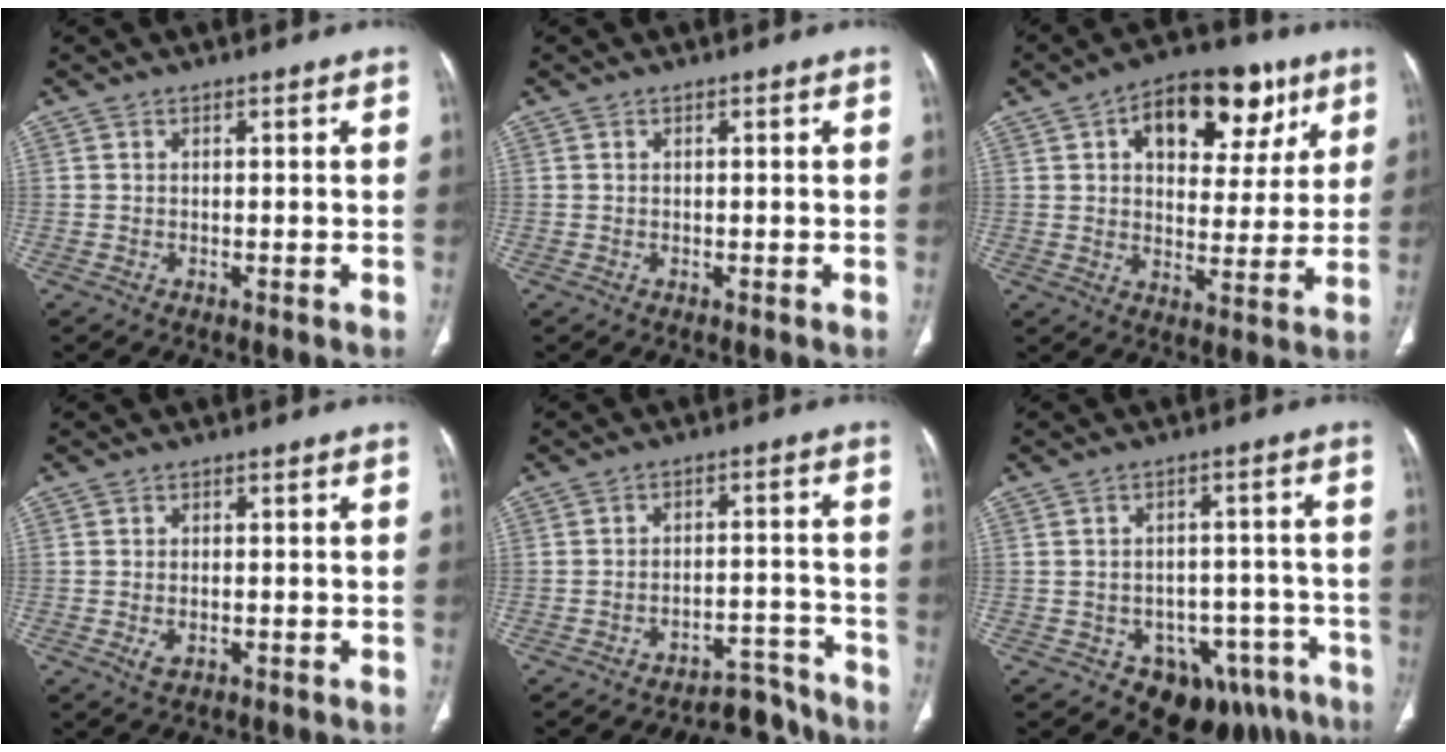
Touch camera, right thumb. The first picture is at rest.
{"total": 0.0}
{"total": 17.7, "force": [7.9, 10.3, 12.0], "torque": [-0.119, -0.004, 0.115]}
{"total": 2.5, "force": [-0.6, 1.5, 1.9], "torque": [-0.035, 0.001, -0.006]}
{"total": 7.8, "force": [-7.5, 2.4, 0.4], "torque": [0.022, 0.082, -0.108]}
{"total": 13.7, "force": [-7.5, 9.4, 6.5], "torque": [-0.039, 0.057, -0.091]}